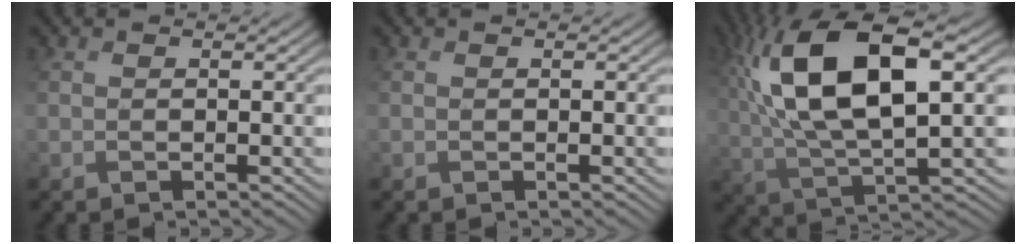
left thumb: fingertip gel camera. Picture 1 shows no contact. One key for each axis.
{"total": 0.0}
{"total": 15.2, "fx": 4.8, "fy": 5.5, "fz": 13.3, "tx": -0.287, "ty": 0.016, "tz": 0.088}